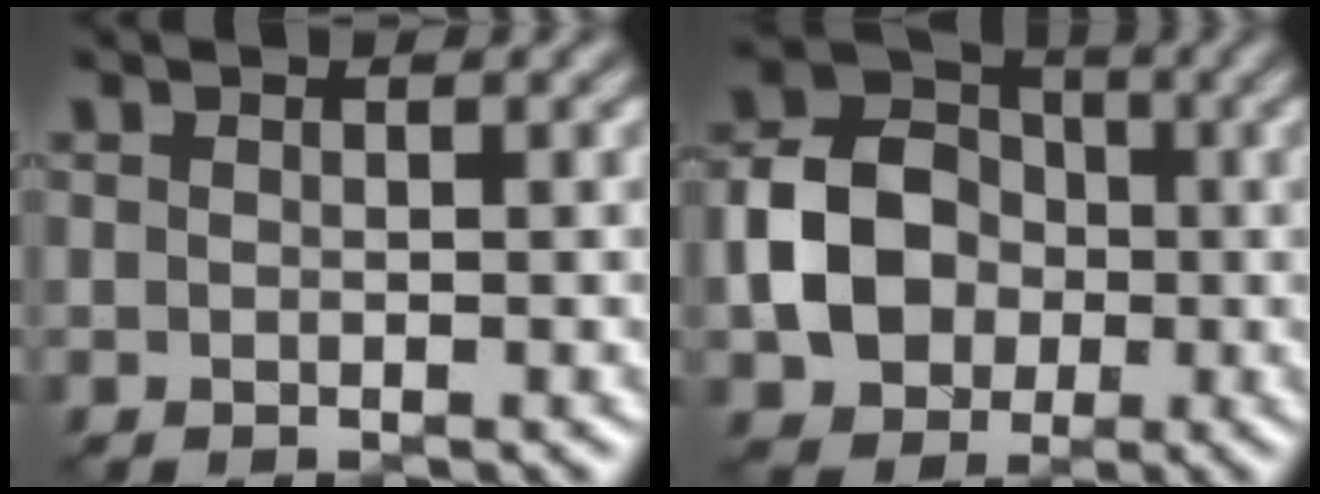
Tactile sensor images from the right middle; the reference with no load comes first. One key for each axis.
{"total": 7.3, "fx": -1.5, "fy": 6.0, "fz": 4.0, "tx": -0.075, "ty": 0.004, "tz": -0.042}